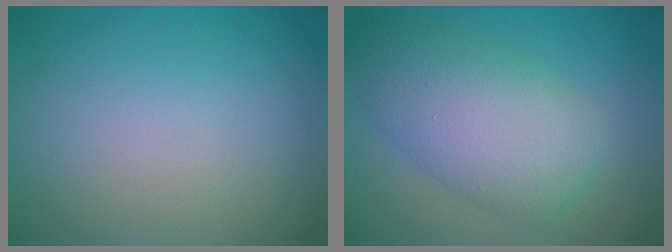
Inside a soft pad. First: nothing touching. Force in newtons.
{"total": 5.5, "press": 5.5, "slide": 0.4}